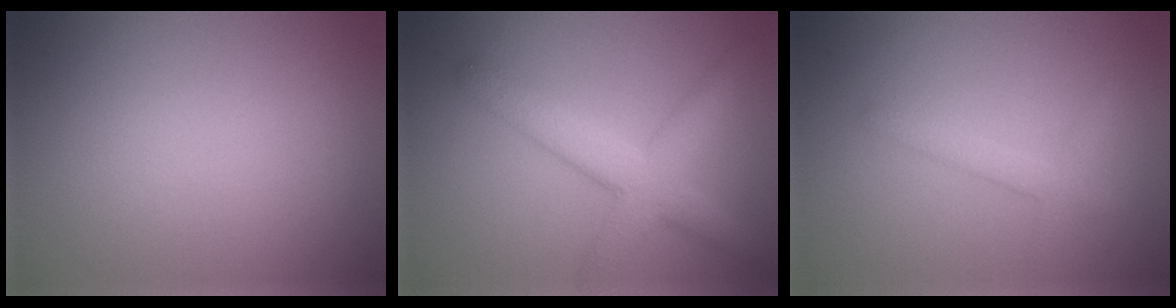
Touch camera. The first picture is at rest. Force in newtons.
{"total": 4.9, "press": 4.9, "slide": 0.3}
{"total": 1.9, "press": 1.9, "slide": 0.1}